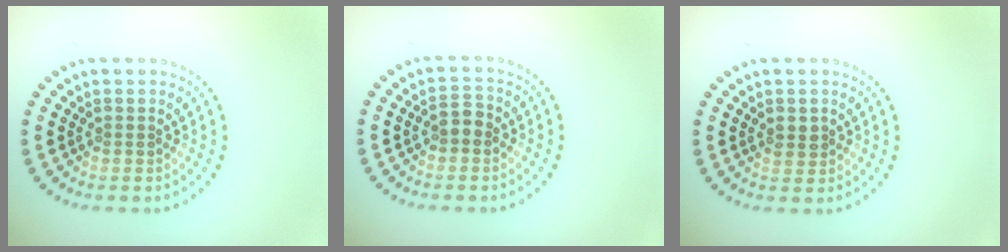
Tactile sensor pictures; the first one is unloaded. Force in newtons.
{"total": 1.9, "press": 1.8, "slide": 0.3}
{"total": 1.5, "press": 1.5, "slide": 0.4}